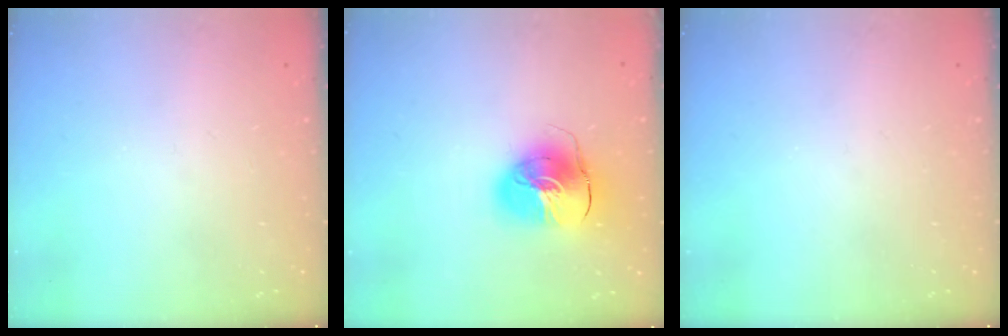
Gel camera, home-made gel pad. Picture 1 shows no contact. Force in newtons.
{"total": 11.5, "press": 11.4, "slide": 1.5}
{"total": 0.0}